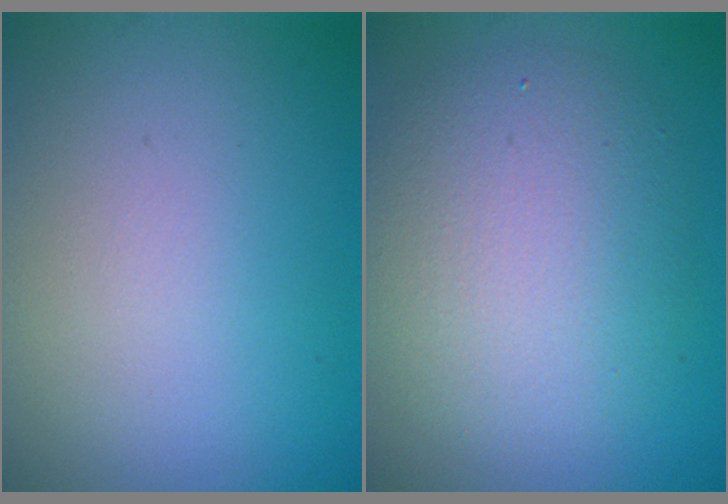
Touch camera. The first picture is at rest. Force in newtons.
{"total": 6.2, "press": 6.1, "slide": 0.4}